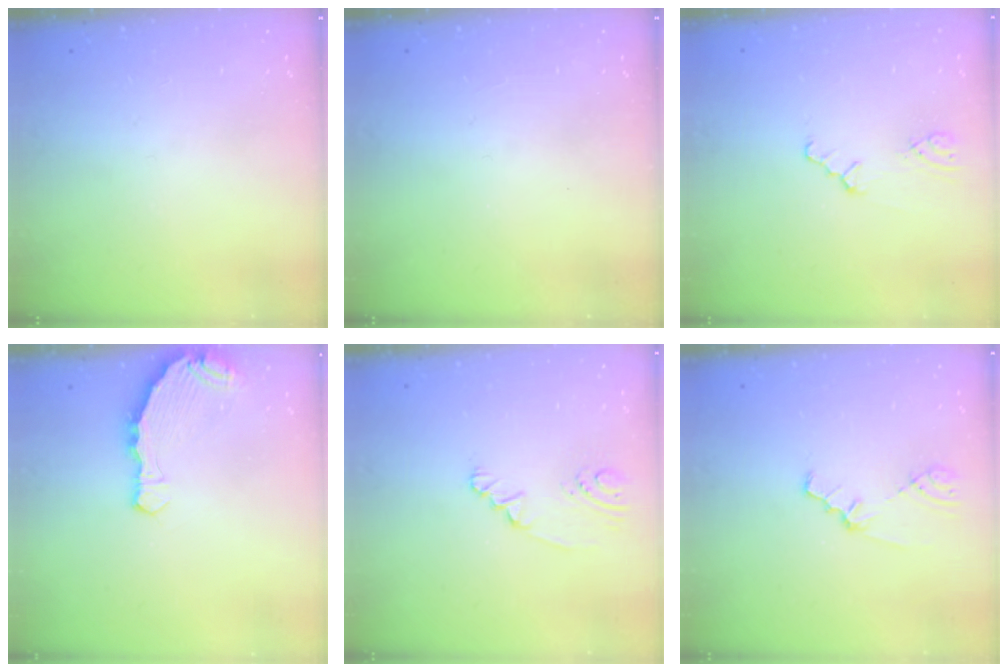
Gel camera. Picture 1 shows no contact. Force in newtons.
{"total": 0.0}
{"total": 1.3, "press": 1.3, "slide": 0.3}
{"total": 8.2, "press": 6.6, "slide": 4.8}
{"total": 2.6, "press": 2.5, "slide": 0.7}
{"total": 1.5, "press": 1.5, "slide": 0.3}